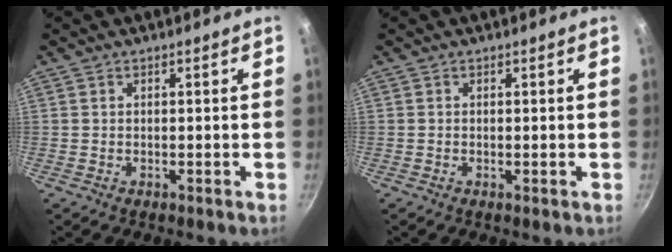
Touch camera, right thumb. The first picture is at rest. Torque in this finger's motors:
{"motor_torque": [2.54, 2.35, 0.53, -0.07, 0.00]}